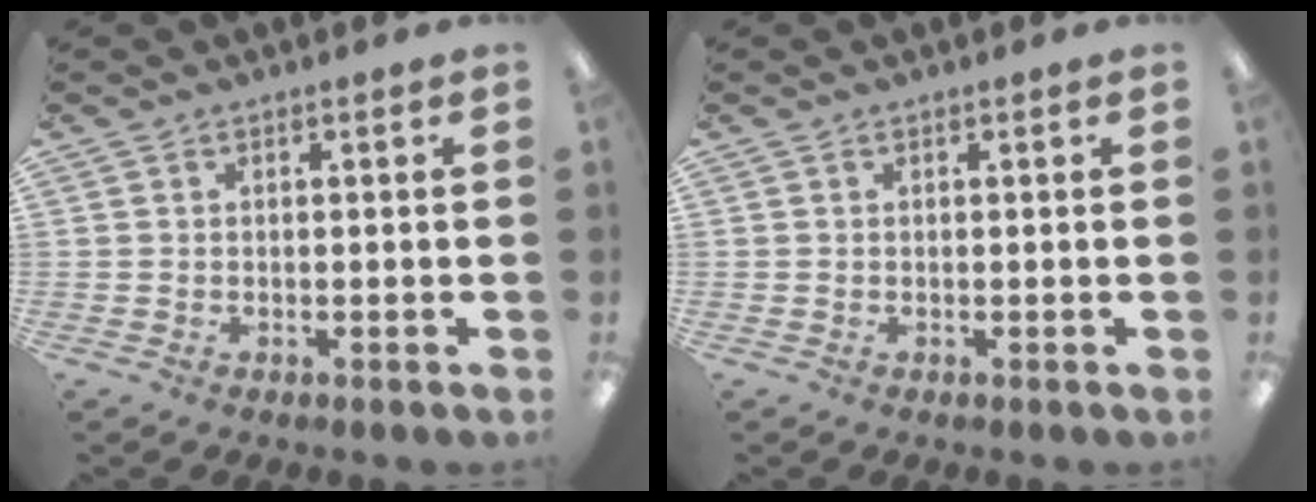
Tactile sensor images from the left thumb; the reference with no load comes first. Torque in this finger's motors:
{"motor_torque": [-0.15, -0.15, 0.17, -0.07, 0.00]}